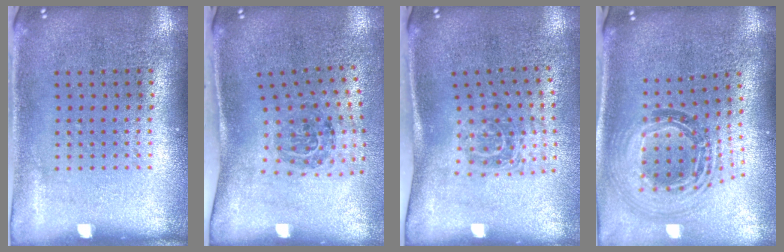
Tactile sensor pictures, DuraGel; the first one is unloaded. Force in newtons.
{"total": 1.7, "press": 1.1, "slide": 1.3}
{"total": 1.7, "press": 1.1, "slide": 1.3}
{"total": 1.4, "press": 1.2, "slide": 0.7}